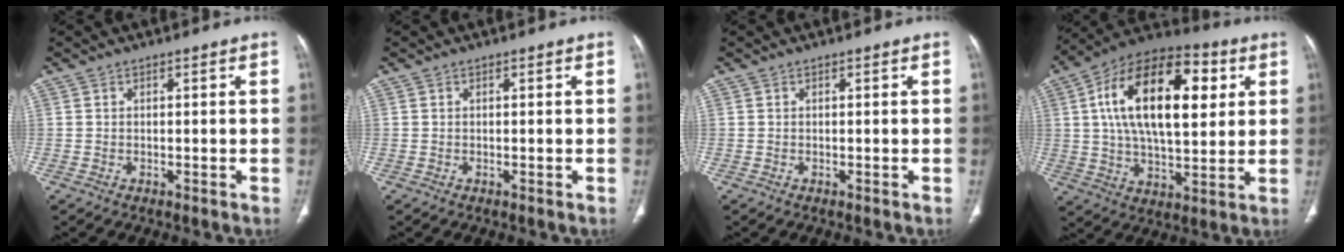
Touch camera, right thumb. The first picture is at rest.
{"total": 0.0}
{"total": 0.0}
{"total": 24.3, "force": [6.0, 12.3, 20.1], "torque": [-0.316, 0.007, 0.088]}